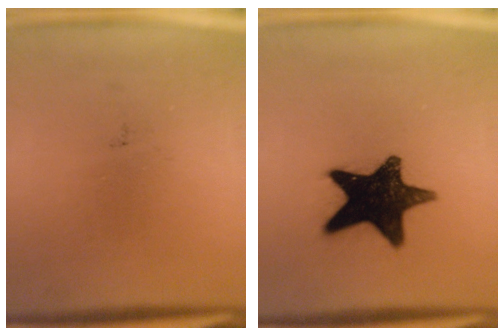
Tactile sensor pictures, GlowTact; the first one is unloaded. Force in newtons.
{"total": 16.8}